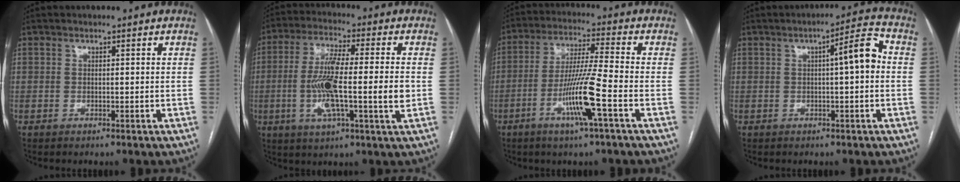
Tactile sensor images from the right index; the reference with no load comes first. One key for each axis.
{"total": 13.4, "fx": -1.5, "fy": 1.1, "fz": 13.3, "tx": -0.250, "ty": 0.002, "tz": -0.031}
{"total": 10.7, "fx": -4.1, "fy": -0.7, "fz": 9.8, "tx": -0.193, "ty": -0.007, "tz": -0.080}
{"total": 6.2, "fx": 0.5, "fy": 0.7, "fz": 6.1, "tx": -0.088, "ty": 0.019, "tz": 0.002}